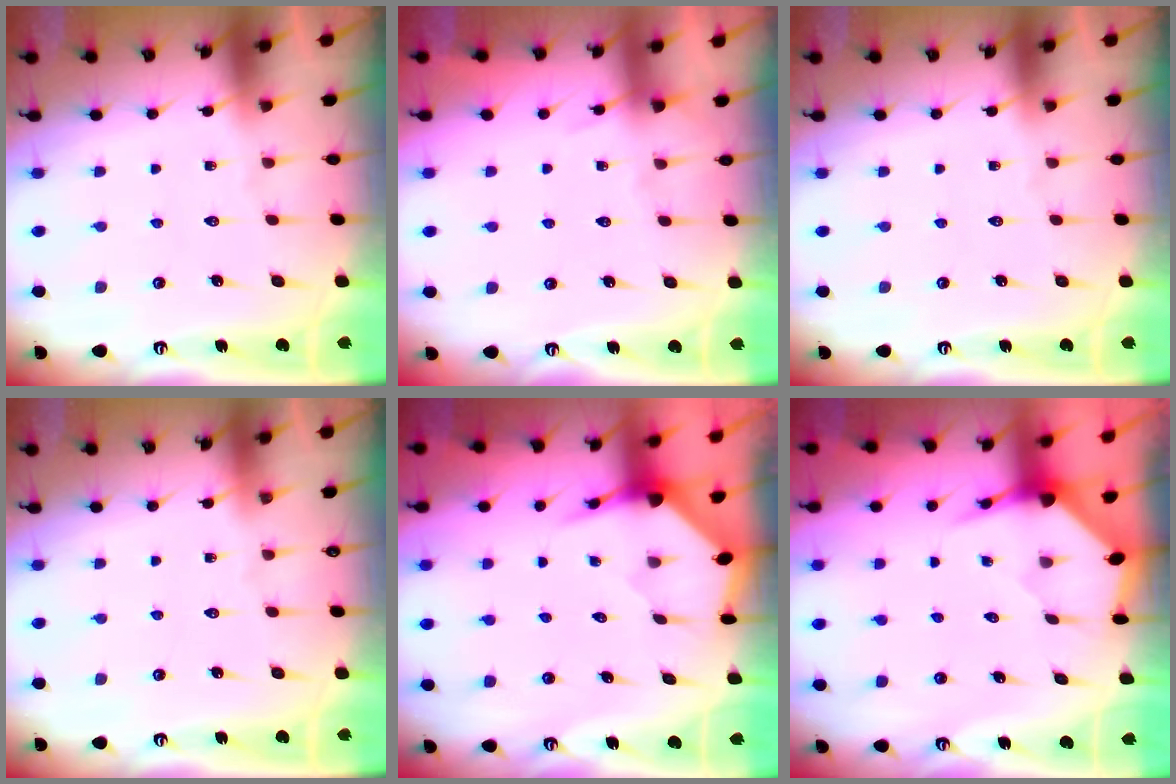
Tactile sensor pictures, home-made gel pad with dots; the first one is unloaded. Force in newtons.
{"total": 3.8, "press": 3.7, "slide": 0.6}
{"total": 0.0}
{"total": 0.0}
{"total": 3.7, "press": 3.6, "slide": 0.4}
{"total": 3.6, "press": 3.6, "slide": 0.4}